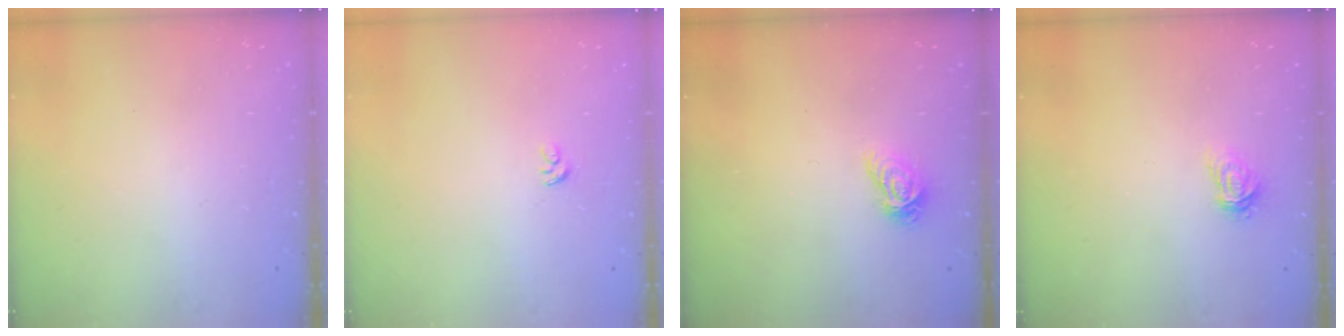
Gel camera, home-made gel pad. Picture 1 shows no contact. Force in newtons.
{"total": 2.4, "press": 2.4, "slide": 0.1}
{"total": 7.1, "press": 7.1, "slide": 0.1}
{"total": 3.2, "press": 3.1, "slide": 0.3}